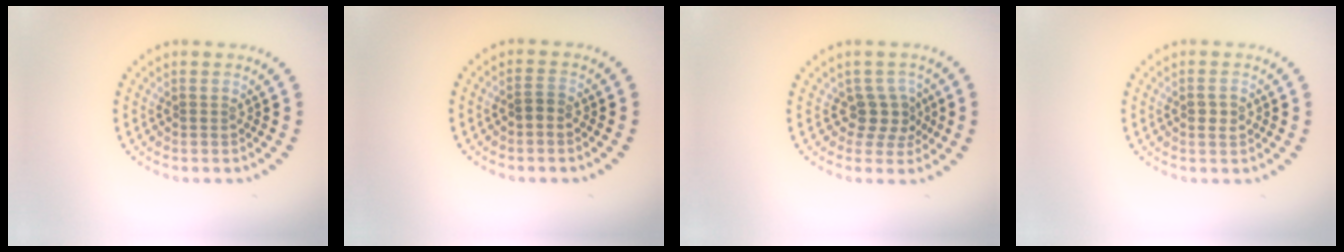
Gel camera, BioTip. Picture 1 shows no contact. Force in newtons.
{"total": 1.1, "press": 0.9, "slide": 0.6}
{"total": 2.5, "press": 2.0, "slide": 1.6}
{"total": 1.4, "press": 1.4, "slide": 0.1}